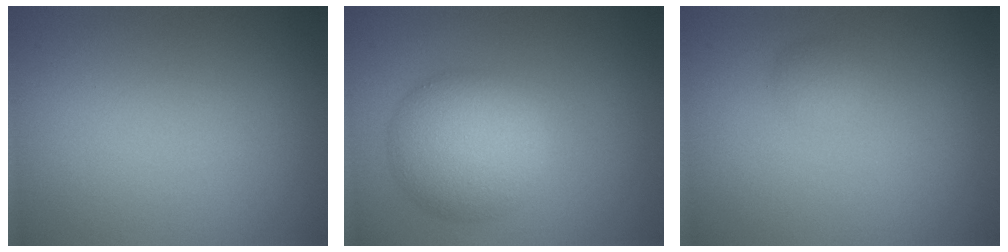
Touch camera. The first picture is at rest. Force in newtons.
{"total": 6.2, "press": 6.2, "slide": 0.0}
{"total": 0.9, "press": 0.8, "slide": 0.0}